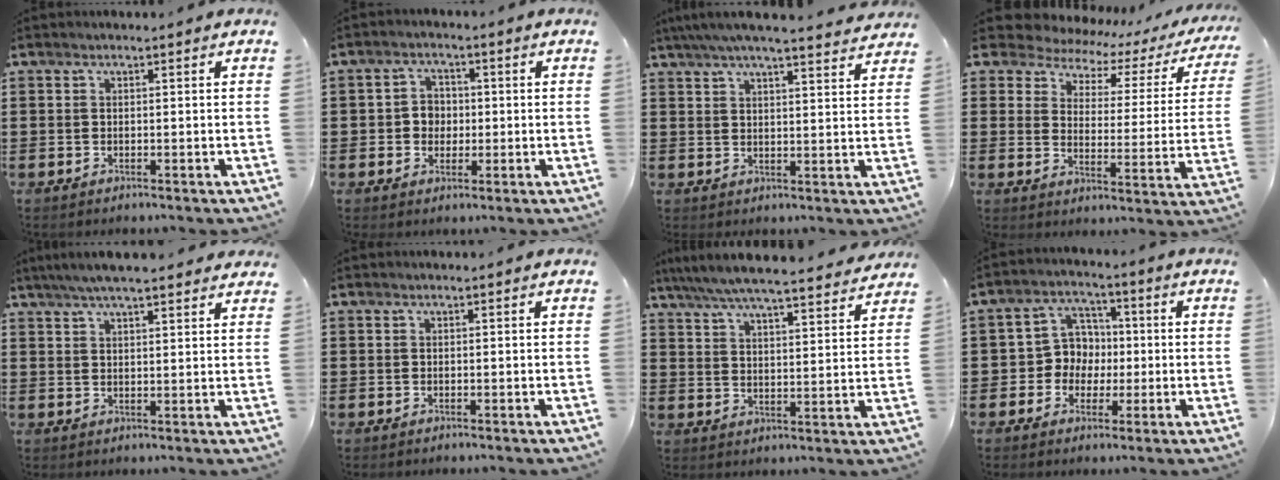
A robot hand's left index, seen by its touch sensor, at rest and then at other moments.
{"total": 3.5, "force": [-0.3, 3.1, 1.4], "torque": [-0.040, 0.009, -0.011]}
{"total": 5.2, "force": [4.7, 0.0, 2.3], "torque": [-0.059, -0.017, 0.083]}
{"total": 5.0, "force": [4.4, 2.0, 1.3], "torque": [-0.053, -0.027, 0.072]}
{"total": 4.9, "force": [4.3, 0.4, 2.4], "torque": [-0.058, -0.003, 0.077]}
{"total": 0.0}
{"total": 6.2, "force": [5.7, -0.1, 2.4], "torque": [-0.070, -0.037, 0.097]}
{"total": 6.5, "force": [-0.4, 6.2, 1.6], "torque": [-0.056, 0.016, -0.008]}